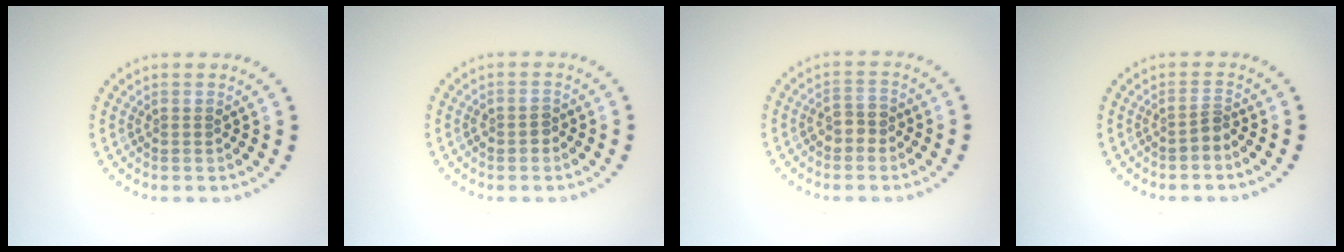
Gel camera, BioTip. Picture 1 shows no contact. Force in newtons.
{"total": 1.1, "press": 1.1, "slide": 0.3}
{"total": 1.7, "press": 1.6, "slide": 0.6}
{"total": 1.0, "press": 0.6, "slide": 0.8}